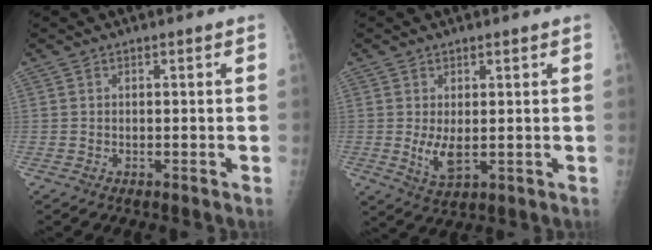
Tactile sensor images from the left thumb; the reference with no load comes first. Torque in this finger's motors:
{"motor_torque": [-0.20, 0.35, -0.02, 0.03, 0.19]}